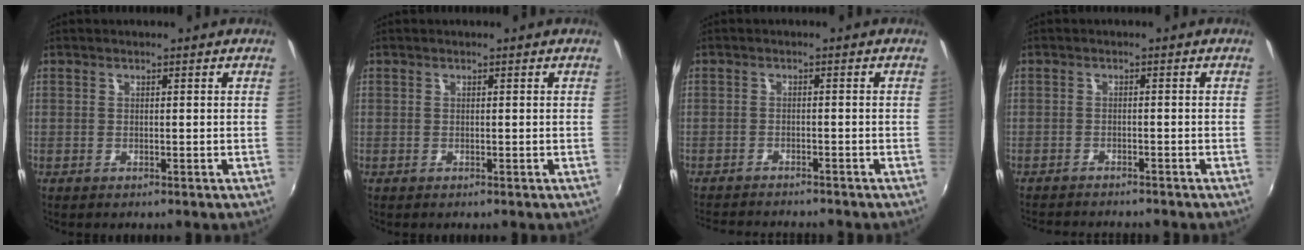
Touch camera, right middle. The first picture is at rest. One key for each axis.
{"total": 0.0}
{"total": 8.0, "fx": -7.4, "fy": 1.0, "fz": 2.8, "tx": -0.069, "ty": -0.013, "tz": -0.114}
{"total": 6.8, "fx": -6.3, "fy": 0.9, "fz": 2.4, "tx": -0.057, "ty": -0.013, "tz": -0.094}